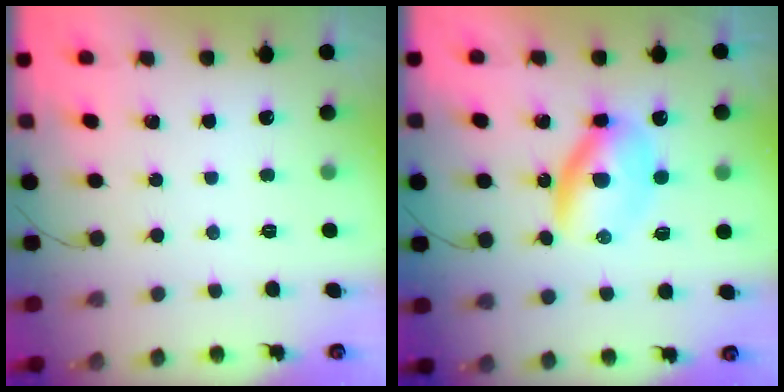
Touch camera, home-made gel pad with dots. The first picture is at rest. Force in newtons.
{"total": 6.9, "press": 6.9, "slide": 0.5}